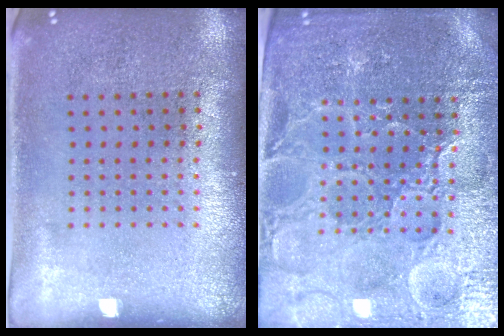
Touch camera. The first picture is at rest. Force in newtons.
{"total": 4.6, "press": 4.4, "slide": 1.5}